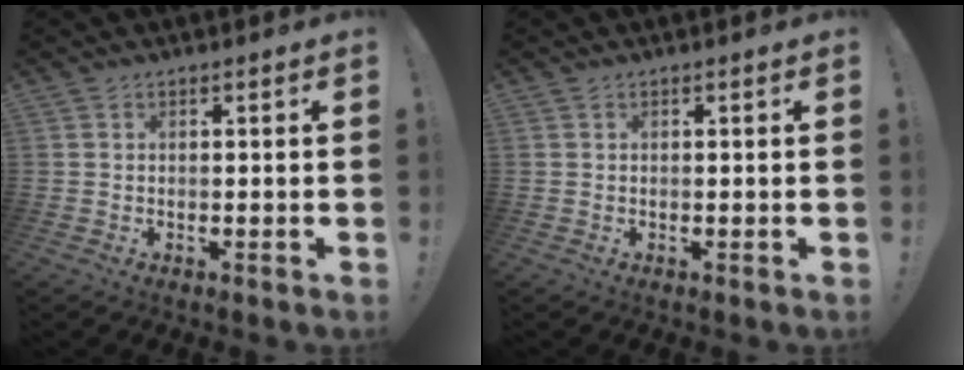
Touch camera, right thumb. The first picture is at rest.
{"total": 0.0}